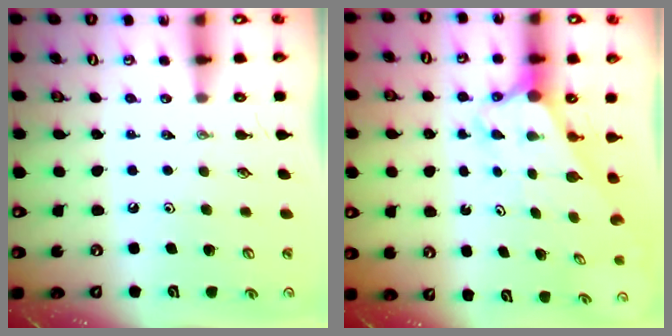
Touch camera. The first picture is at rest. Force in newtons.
{"total": 2.5, "press": 2.5, "slide": 0.1}